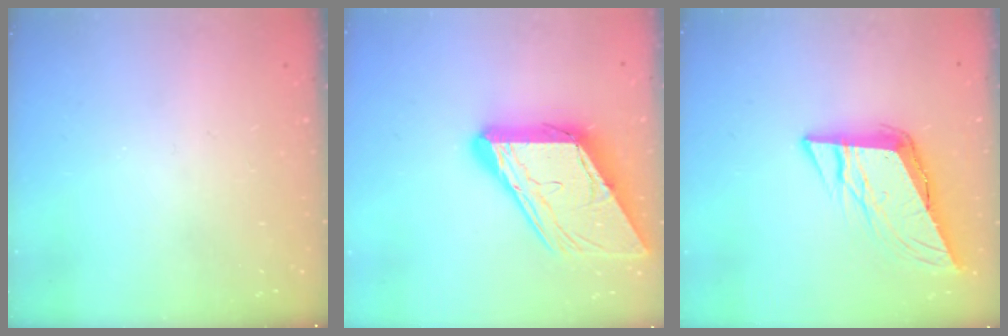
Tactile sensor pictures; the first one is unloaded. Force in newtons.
{"total": 23.4, "press": 23.3, "slide": 2.5}
{"total": 10.4, "press": 10.2, "slide": 1.7}